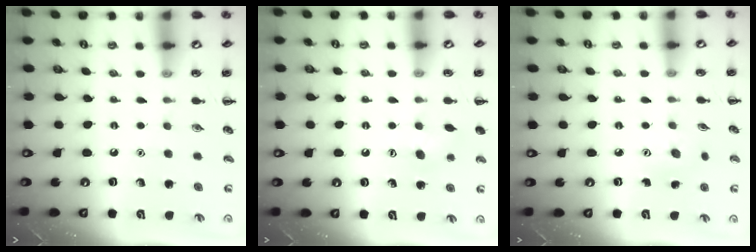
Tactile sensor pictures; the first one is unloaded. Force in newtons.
{"total": 6.3, "press": 6.1, "slide": 1.5}
{"total": 4.6, "press": 4.4, "slide": 1.2}